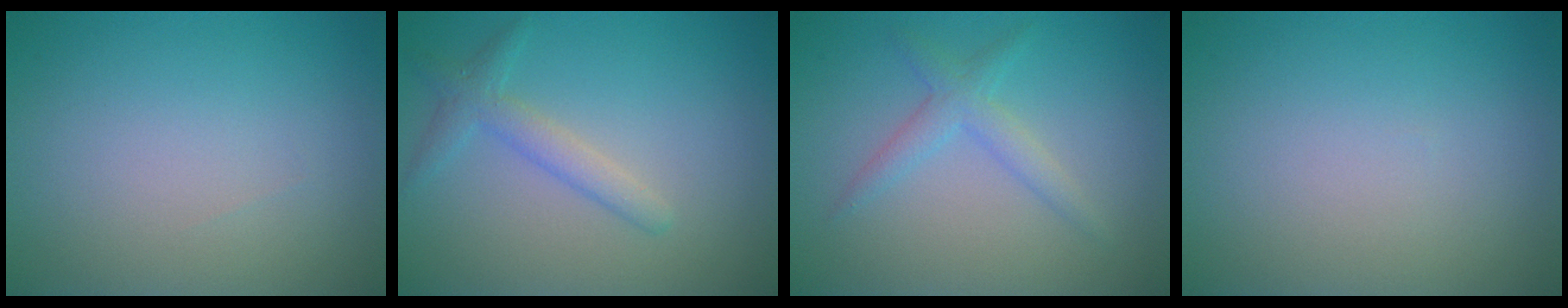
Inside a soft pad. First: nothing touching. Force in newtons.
{"total": 2.3, "press": 2.3, "slide": 0.1}
{"total": 2.2, "press": 2.2, "slide": 0.1}
{"total": 0.0}